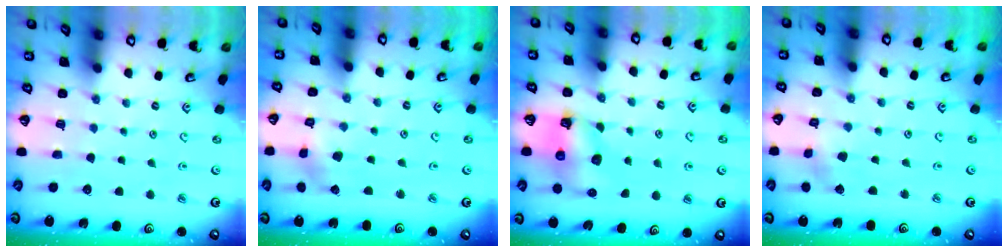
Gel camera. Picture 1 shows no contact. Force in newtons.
{"total": 2.7, "press": 2.7, "slide": 0.4}
{"total": 7.3, "press": 7.3, "slide": 0.9}
{"total": 2.4, "press": 2.4, "slide": 0.2}